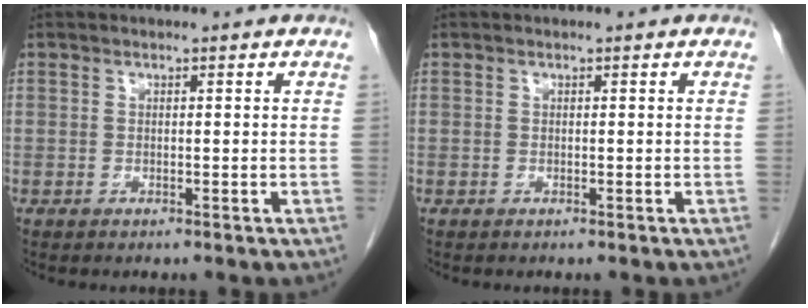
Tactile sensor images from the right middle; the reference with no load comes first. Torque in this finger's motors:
{"motor_torque": [0.13, 0.00, -0.03, -0.01]}